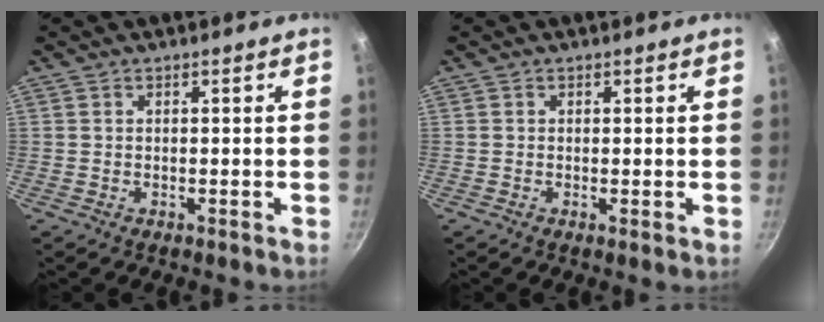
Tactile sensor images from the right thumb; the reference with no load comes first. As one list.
[{"total": 0.8, "force": [-0.1, 0.2, 0.7], "torque": [-0.016, -0.004, -0.004]}]